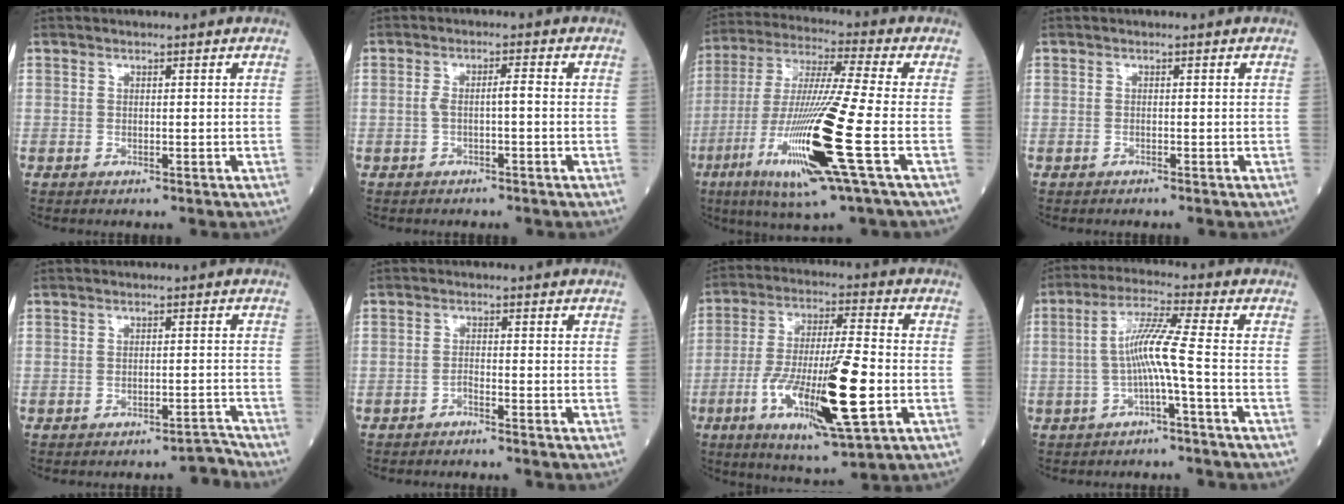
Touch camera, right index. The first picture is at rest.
{"total": 2.6, "force": [-0.4, 0.4, 2.5], "torque": [-0.047, 0.010, -0.007]}
{"total": 18.6, "force": [-6.1, -0.5, 17.5], "torque": [-0.373, -0.033, -0.122]}
{"total": 0.0}
{"total": 2.1, "force": [-2.1, -0.2, 0.0], "torque": [0.013, -0.002, -0.025]}
{"total": 1.5, "force": [-1.3, -0.3, 0.7], "torque": [-0.011, 0.002, -0.022]}
{"total": 17.0, "force": [-4.6, 2.2, 16.3], "torque": [-0.304, -0.016, -0.074]}
{"total": 6.5, "force": [-1.4, -0.9, 6.3], "torque": [-0.126, 0.018, -0.025]}